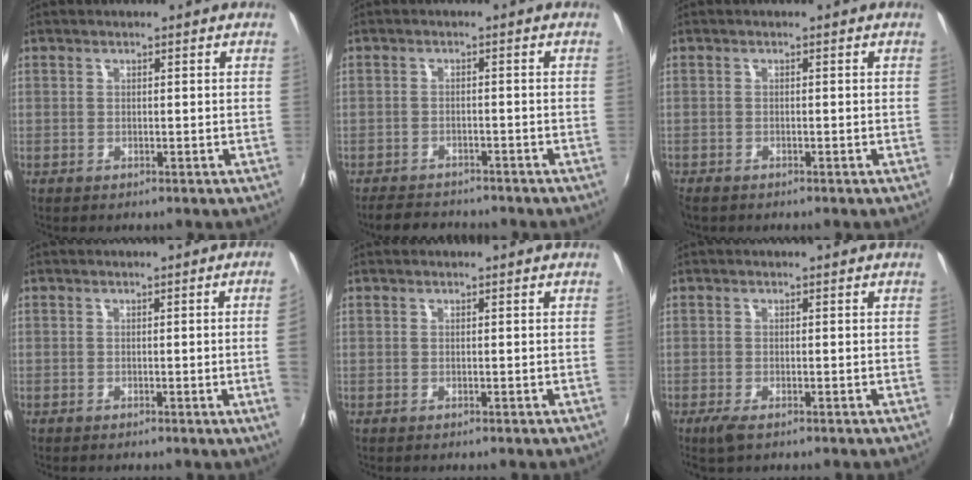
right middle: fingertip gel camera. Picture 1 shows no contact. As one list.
[{"total": 6.0, "force": [-5.4, 2.2, 1.5], "torque": [-0.049, -0.001, -0.084]}, {"total": 1.4, "force": [-1.2, 0.7, 0.3], "torque": [-0.011, -0.005, -0.023]}, {"total": 2.9, "force": [-0.1, -1.5, 2.5], "torque": [-0.040, -0.012, 0.002]}, {"total": 0.0}, {"total": 2.5, "force": [-1.5, 0.6, 1.8], "torque": [-0.038, -0.010, -0.028]}]